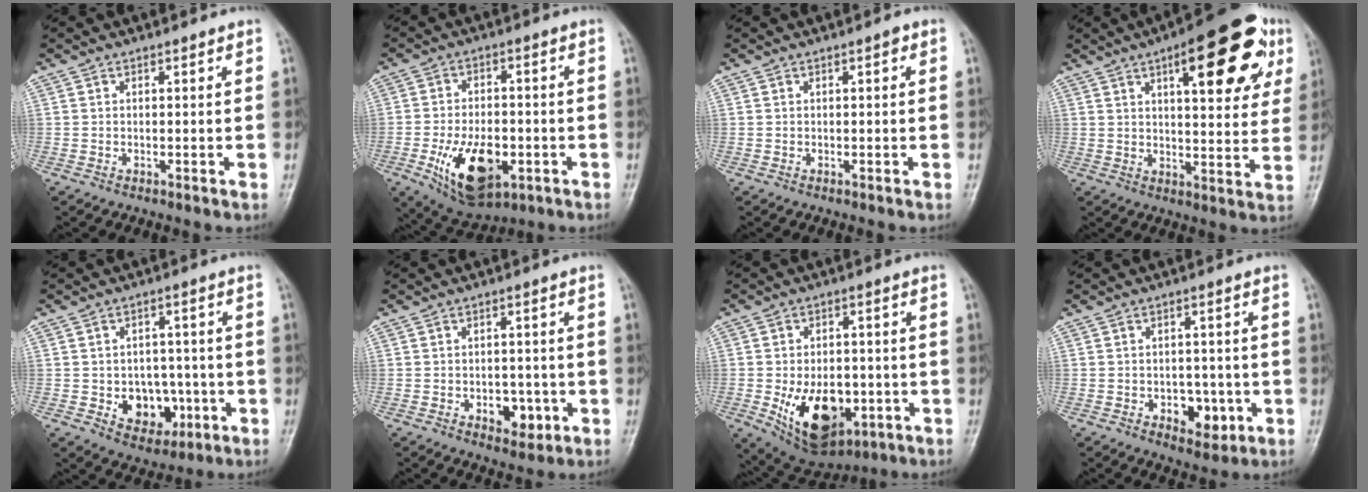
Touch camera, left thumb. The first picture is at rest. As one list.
[{"total": 13.6, "force": [-4.6, 7.5, 10.3], "torque": [-0.154, 0.009, -0.067]}, {"total": 0.9, "force": [0.1, 0.4, 0.8], "torque": [-0.012, 0.002, 0.000]}, {"total": 19.8, "force": [8.6, 7.3, 16.3], "torque": [-0.181, -0.009, 0.111]}, {"total": 8.9, "force": [-2.4, 7.0, 5.0], "torque": [-0.029, 0.017, -0.026]}, {"total": 5.6, "force": [-2.0, 3.7, 3.6], "torque": [-0.022, 0.011, -0.022]}, {"total": 14.4, "force": [-4.2, 9.0, 10.4], "torque": [-0.130, 0.005, -0.048]}, {"total": 6.4, "force": [-2.2, 4.4, 4.2], "torque": [-0.023, 0.013, -0.024]}]